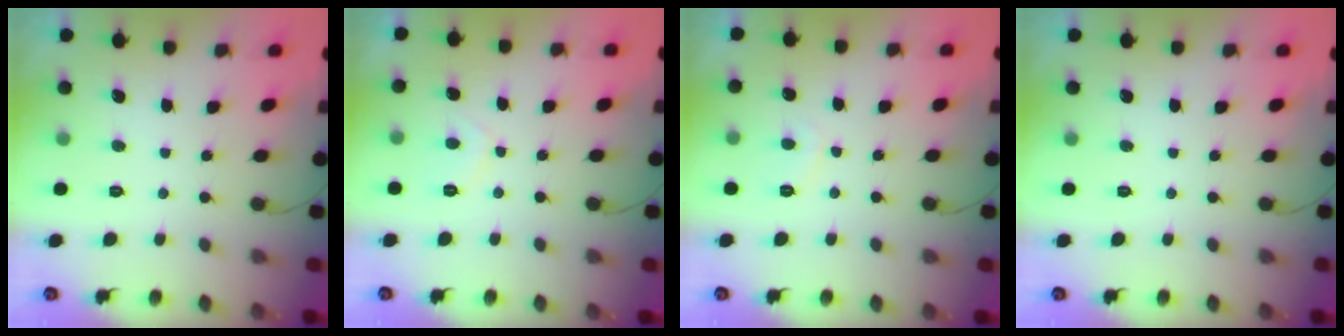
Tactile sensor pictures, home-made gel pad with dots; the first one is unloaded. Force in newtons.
{"total": 2.5, "press": 2.4, "slide": 0.7}
{"total": 2.0, "press": 1.9, "slide": 0.5}
{"total": 0.0}